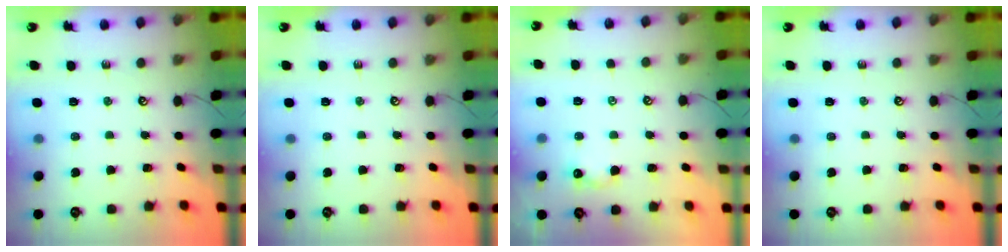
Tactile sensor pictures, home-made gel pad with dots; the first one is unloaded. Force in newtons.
{"total": 0.0}
{"total": 1.6, "press": 1.6, "slide": 0.4}
{"total": 0.0}